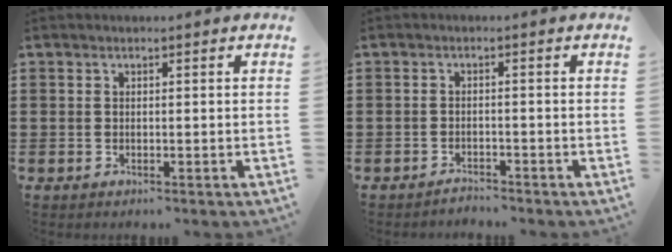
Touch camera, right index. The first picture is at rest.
{"total": 1.5, "force": [-1.5, 0.1, 0.0], "torque": [-0.006, 0.003, -0.031]}